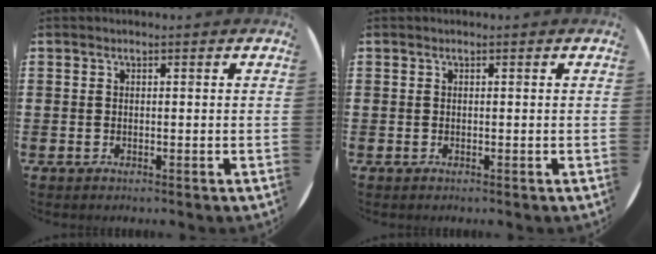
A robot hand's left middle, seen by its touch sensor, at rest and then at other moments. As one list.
[{"total": 0.0}]